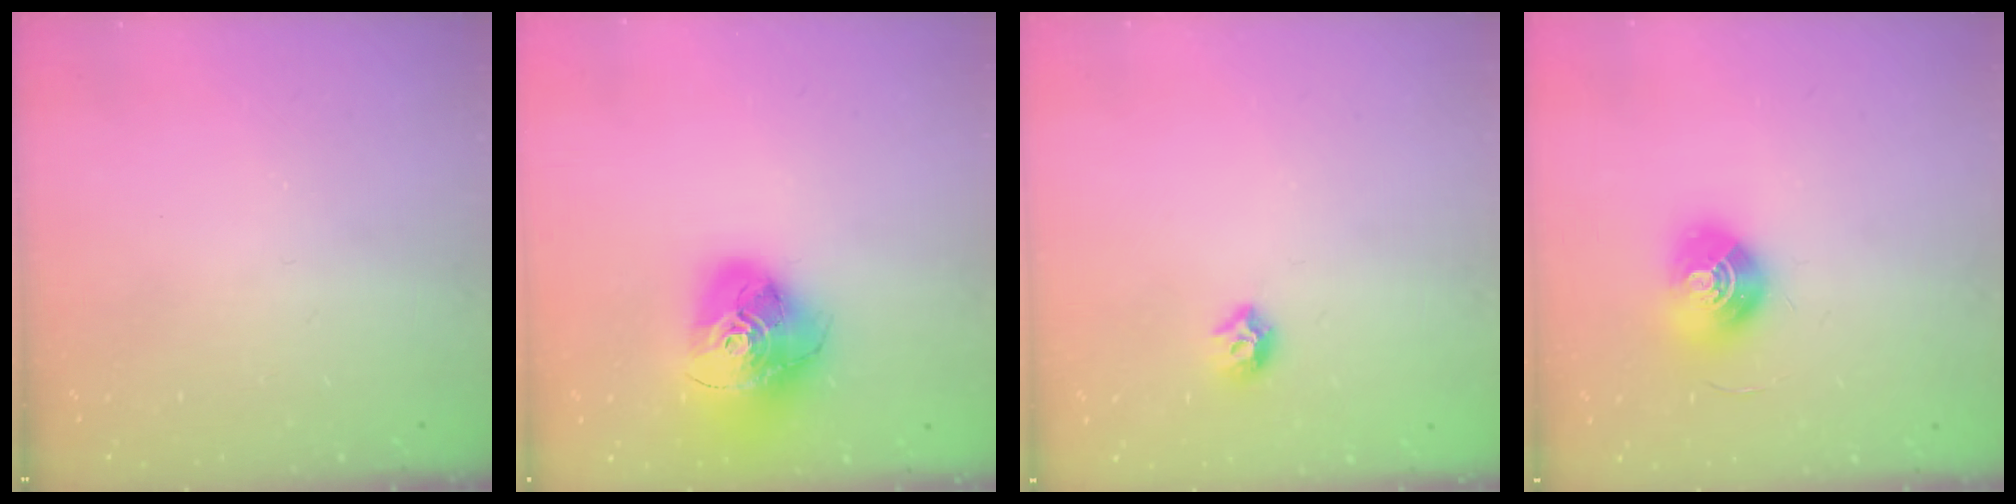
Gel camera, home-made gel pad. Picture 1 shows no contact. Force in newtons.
{"total": 18.4, "press": 18.3, "slide": 2.1}
{"total": 6.4, "press": 6.3, "slide": 0.8}
{"total": 10.0, "press": 10.0, "slide": 0.4}